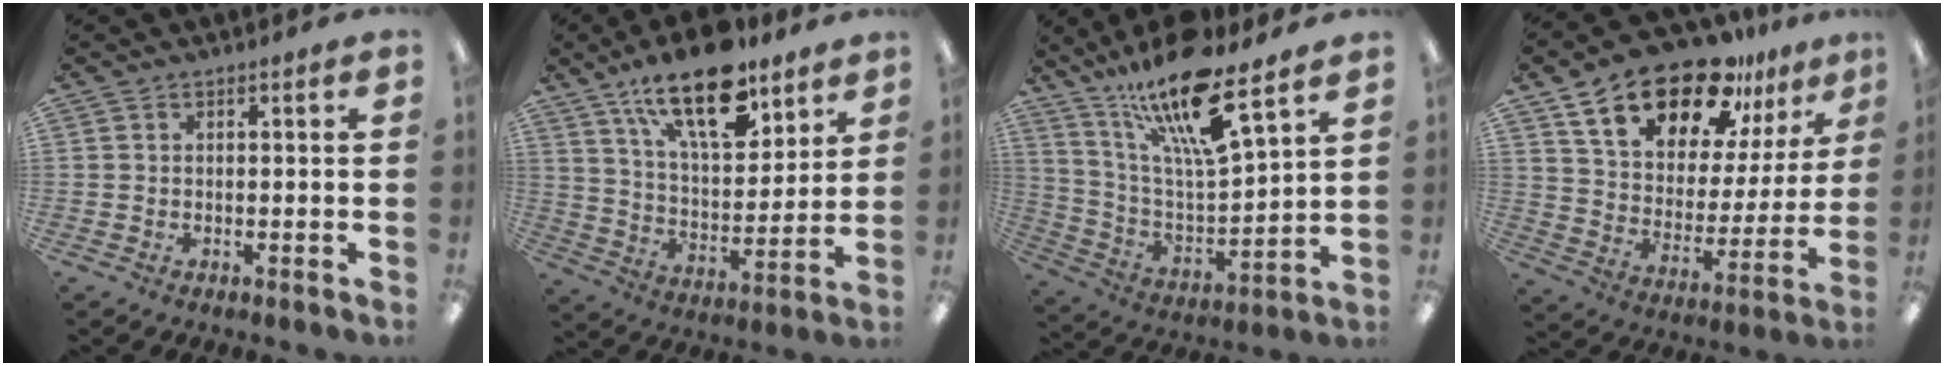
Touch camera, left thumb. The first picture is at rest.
{"total": 19.6, "force": [13.2, 8.5, 11.8], "torque": [-0.191, -0.067, 0.225]}
{"total": 19.1, "force": [13.5, 4.8, 12.6], "torque": [-0.231, -0.078, 0.227]}
{"total": 21.4, "force": [15.2, 10.2, 11.2], "torque": [-0.186, -0.090, 0.266]}